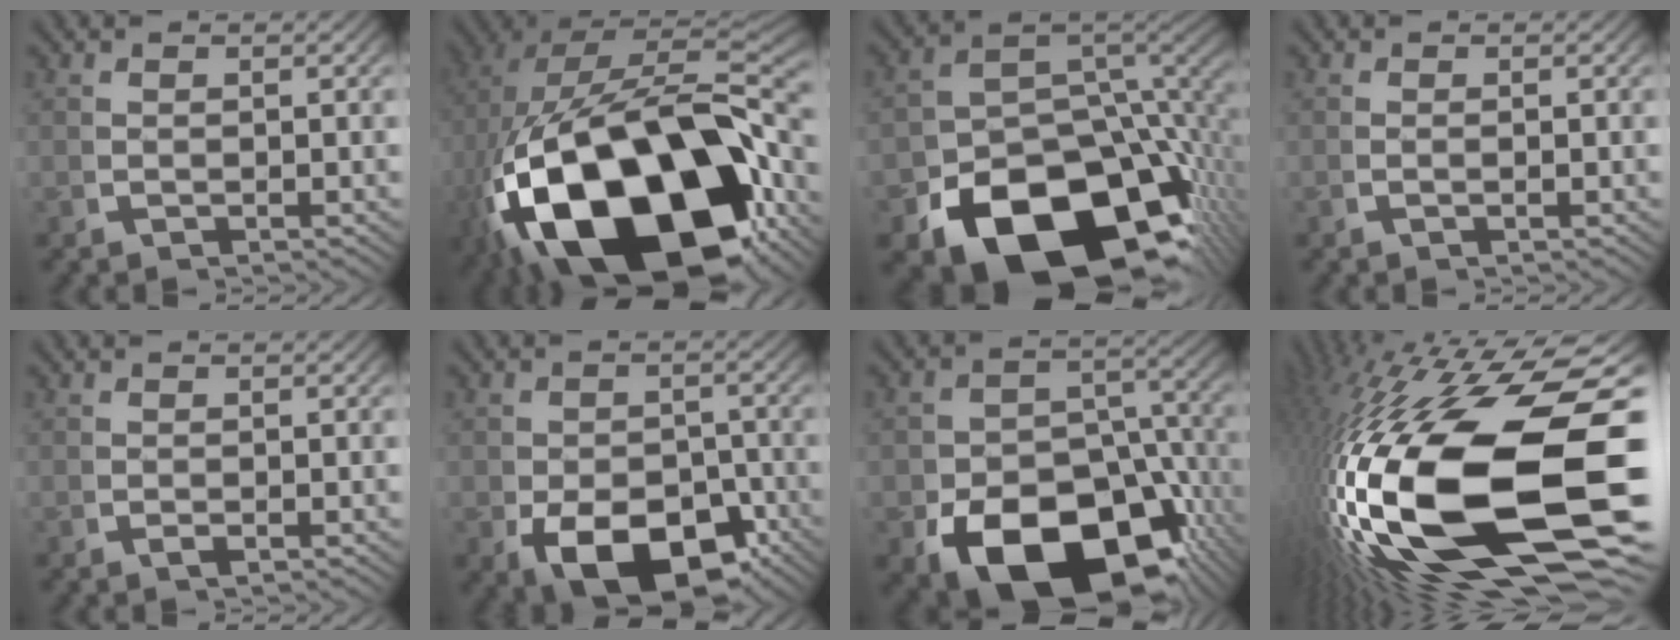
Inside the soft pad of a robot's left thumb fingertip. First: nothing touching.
{"total": 28.0, "force": [-6.0, 16.6, 21.8], "torque": [-0.405, -0.093, -0.046]}
{"total": 21.8, "force": [-8.8, 13.4, 14.8], "torque": [-0.240, -0.072, -0.108]}
{"total": 0.6, "force": [-0.2, -0.1, 0.6], "torque": [-0.013, -0.001, -0.003]}
{"total": 0.7, "force": [-0.3, 0.3, 0.5], "torque": [-0.013, -0.003, -0.005]}
{"total": 10.0, "force": [-4.5, 6.0, 6.6], "torque": [-0.118, -0.060, -0.043]}
{"total": 18.4, "force": [-7.8, 11.4, 12.1], "torque": [-0.196, -0.078, -0.084]}
{"total": 24.9, "force": [-2.3, 12.7, 21.3], "torque": [-0.457, -0.077, 0.021]}